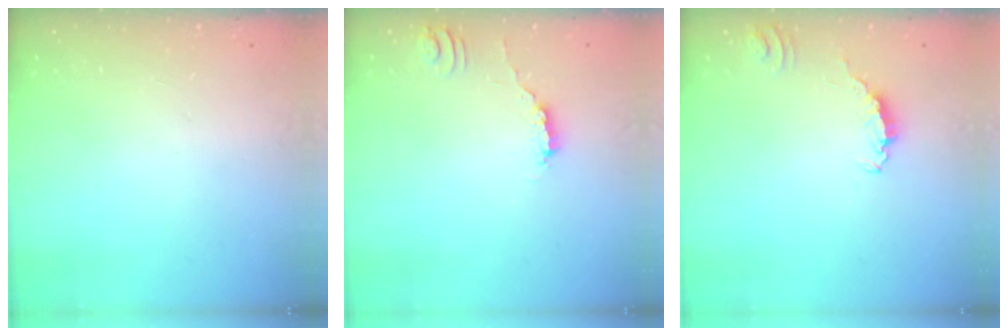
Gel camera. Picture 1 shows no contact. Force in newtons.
{"total": 2.9, "press": 2.8, "slide": 0.4}
{"total": 1.7, "press": 1.7, "slide": 0.2}